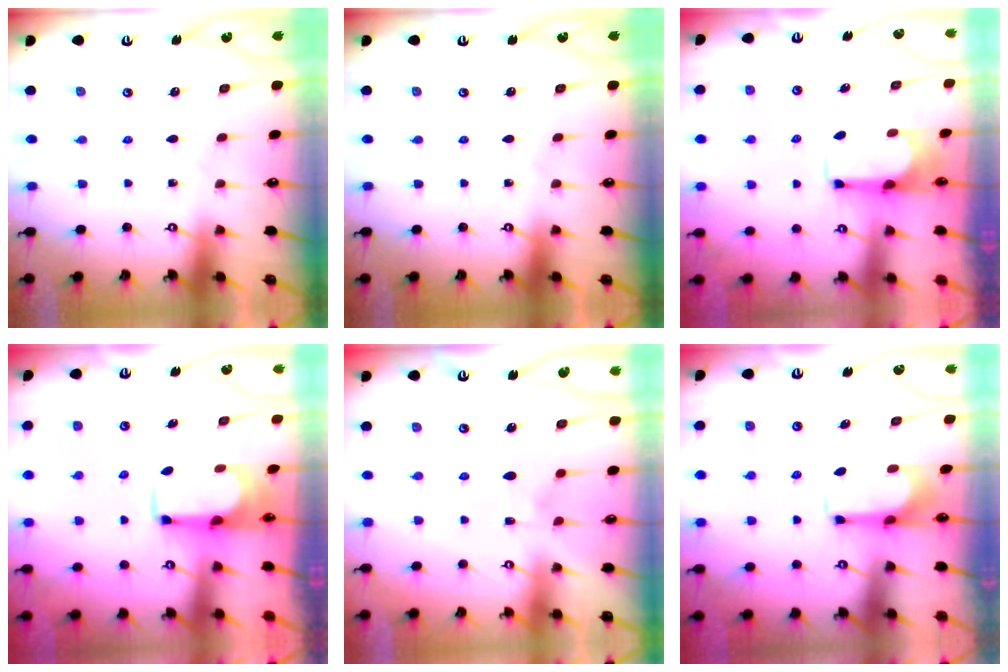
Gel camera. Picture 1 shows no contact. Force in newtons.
{"total": 0.0}
{"total": 3.3, "press": 3.3, "slide": 0.4}
{"total": 4.6, "press": 4.6, "slide": 0.5}
{"total": 3.4, "press": 3.1, "slide": 1.3}
{"total": 1.8, "press": 1.8, "slide": 0.1}